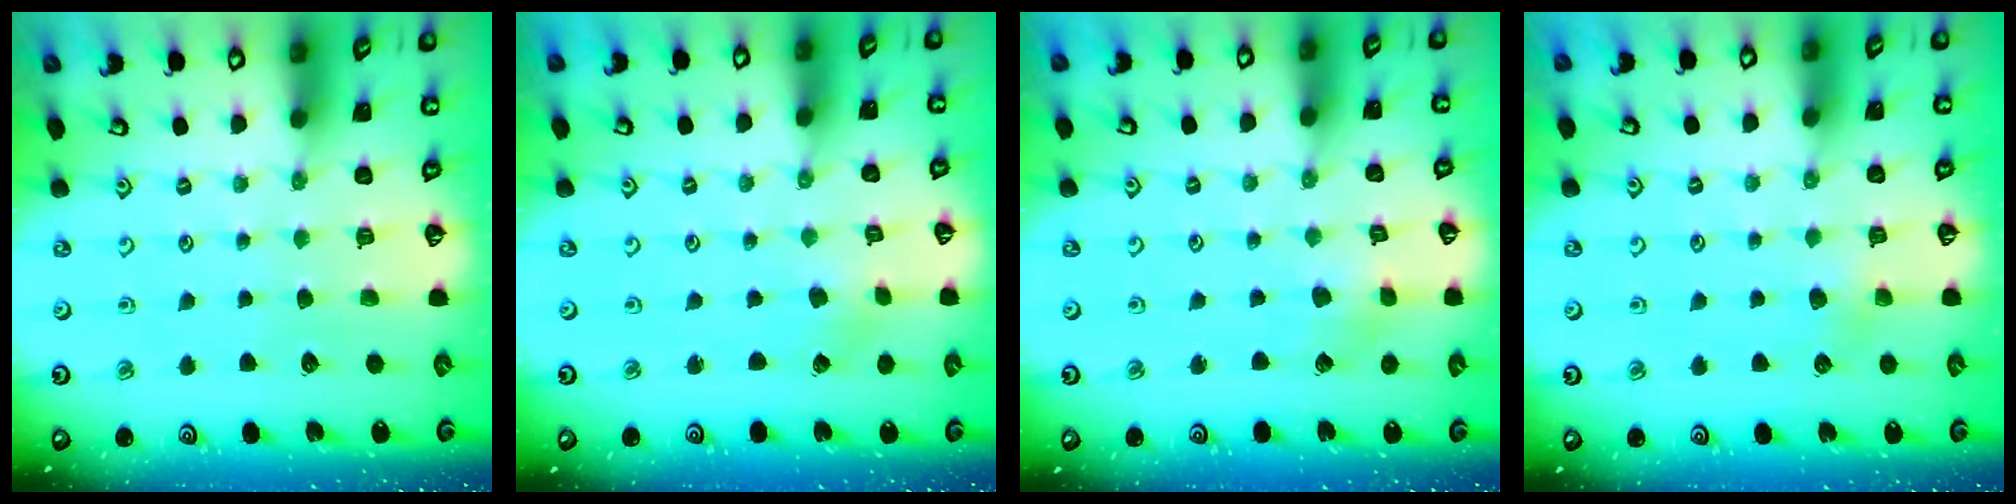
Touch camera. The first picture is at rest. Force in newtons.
{"total": 0.0}
{"total": 3.1, "press": 3.0, "slide": 0.7}
{"total": 3.4, "press": 3.4, "slide": 0.4}